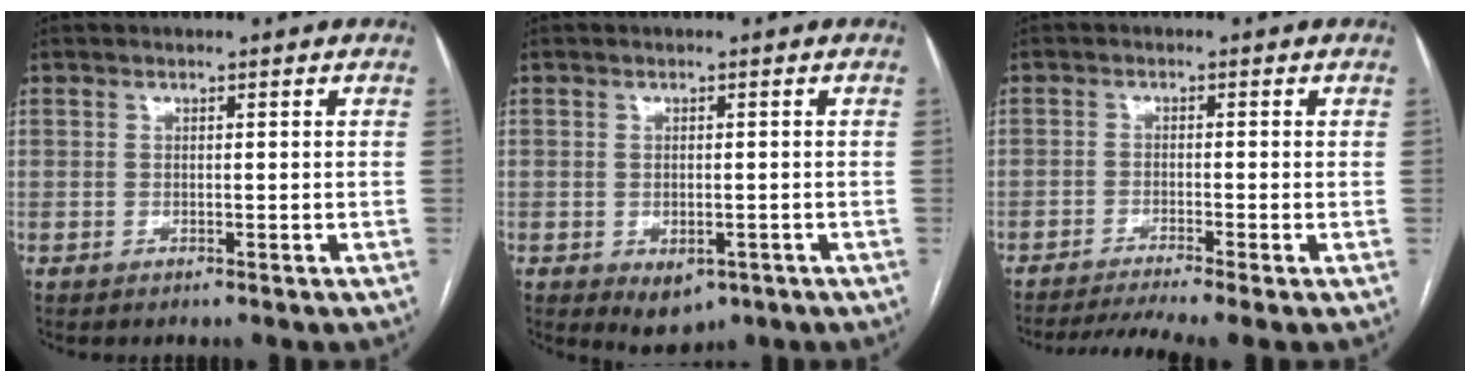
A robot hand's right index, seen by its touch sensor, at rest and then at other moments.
{"total": 3.9, "force": [-1.6, 2.4, 2.5], "torque": [-0.034, -0.003, -0.007]}
{"total": 6.6, "force": [-5.2, -1.0, 3.8], "torque": [-0.060, -0.011, -0.084]}